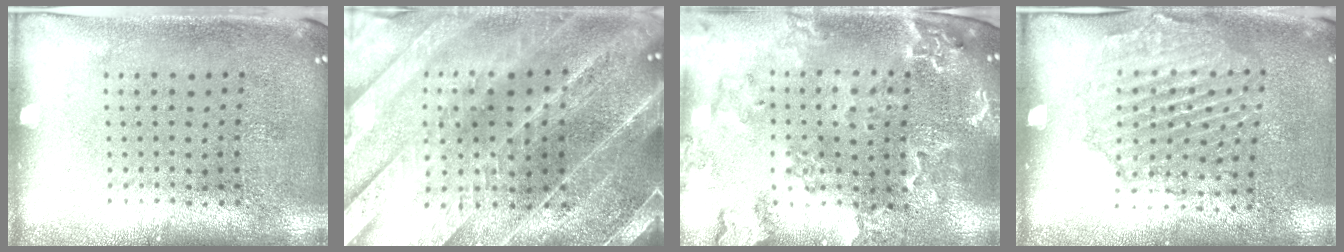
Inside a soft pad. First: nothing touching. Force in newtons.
{"total": 3.9, "press": 3.6, "slide": 1.5}
{"total": 1.8, "press": 1.8, "slide": 0.3}
{"total": 1.6, "press": 1.6, "slide": 0.4}